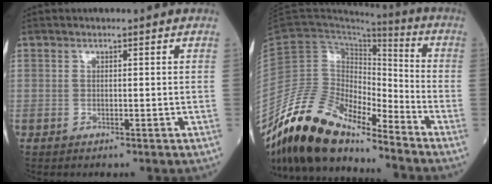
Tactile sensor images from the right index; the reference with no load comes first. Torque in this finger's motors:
{"motor_torque": [1.14, -1.00, -0.02, -0.21]}